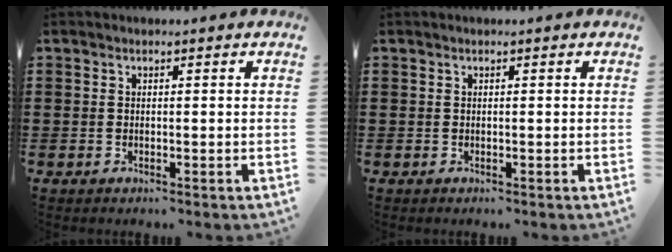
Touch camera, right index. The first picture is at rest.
{"total": 0.0}